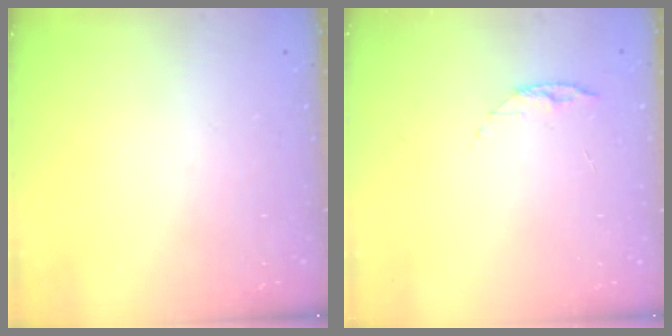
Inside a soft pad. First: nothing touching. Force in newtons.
{"total": 4.9, "press": 4.8, "slide": 0.5}